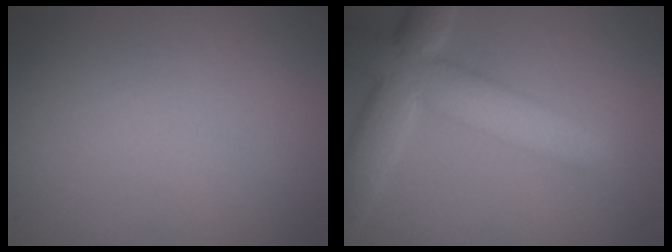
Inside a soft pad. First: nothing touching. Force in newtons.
{"total": 8.1, "press": 8.1, "slide": 0.6}